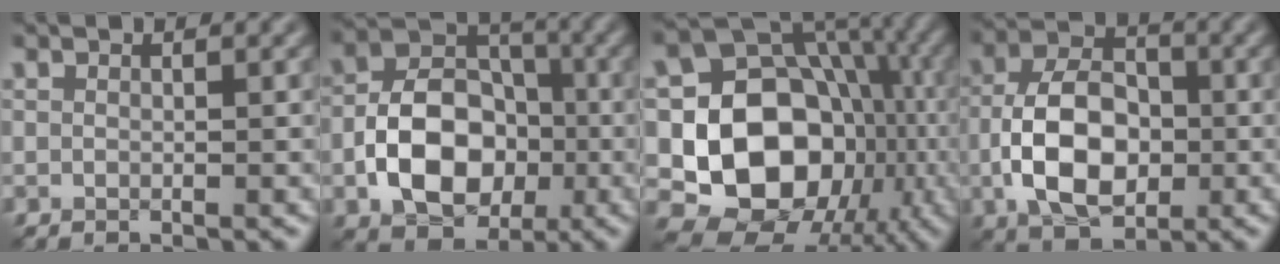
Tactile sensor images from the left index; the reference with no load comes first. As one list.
[{"total": 8.6, "force": [-2.3, 6.0, 5.7], "torque": [-0.101, 0.006, -0.043]}, {"total": 14.1, "force": [-2.2, 11.5, 7.9], "torque": [-0.120, -0.009, -0.052]}, {"total": 8.3, "force": [-1.6, 5.2, 6.3], "torque": [-0.123, 0.008, -0.037]}]